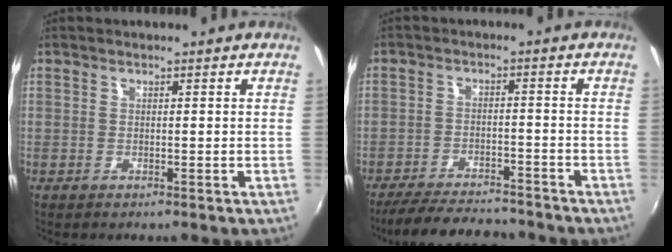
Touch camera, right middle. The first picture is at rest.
{"total": 12.7, "force": [-11.3, 2.9, 5.0], "torque": [-0.119, -0.009, -0.172]}